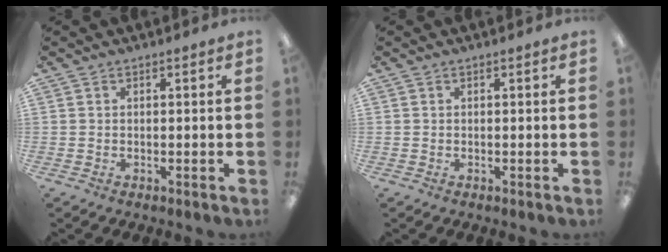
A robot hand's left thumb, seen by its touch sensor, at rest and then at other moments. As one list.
[{"total": 0.0}]